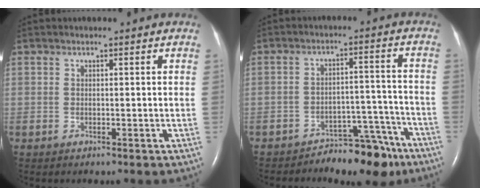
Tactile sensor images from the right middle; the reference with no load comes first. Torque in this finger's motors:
{"motor_torque": [0.15, -0.14, 0.09, 0.05]}